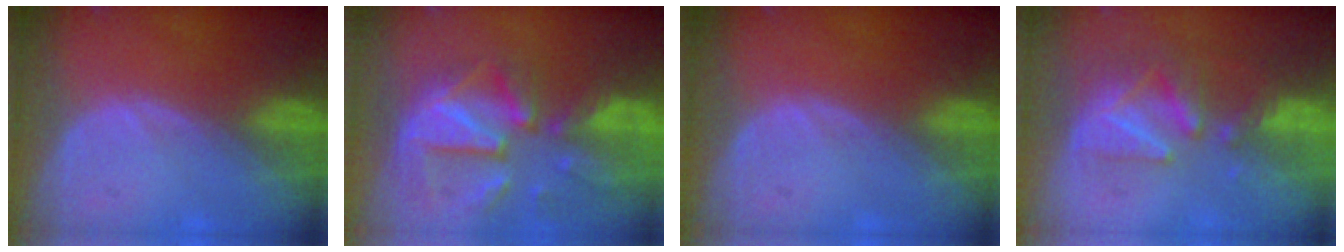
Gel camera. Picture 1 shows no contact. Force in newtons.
{"total": 12.1, "press": 10.5, "slide": 6.0}
{"total": 0.0}
{"total": 8.4, "press": 7.7, "slide": 3.3}